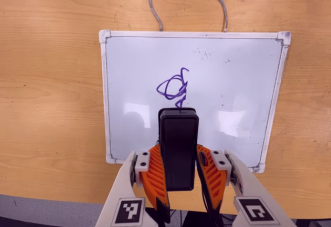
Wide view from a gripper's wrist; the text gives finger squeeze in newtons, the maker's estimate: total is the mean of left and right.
{"total": 6.5, "left": 5.1, "right": 7.9}